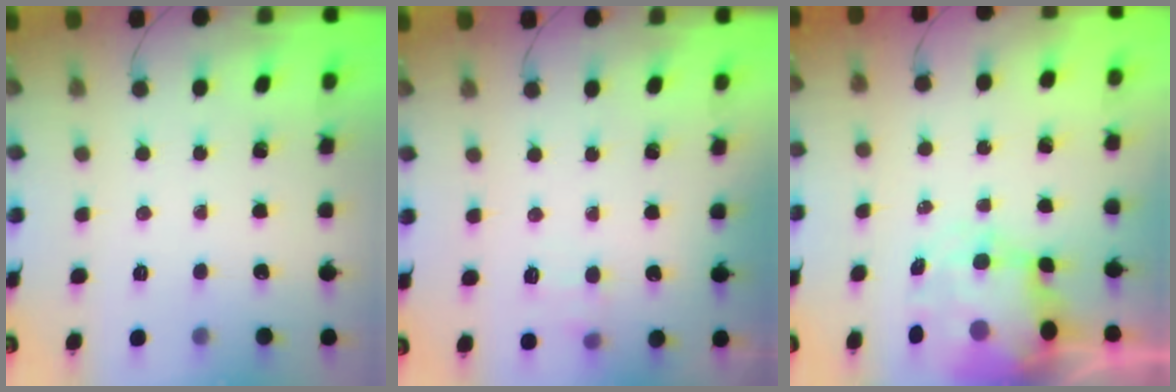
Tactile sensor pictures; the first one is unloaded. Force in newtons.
{"total": 8.8, "press": 8.6, "slide": 1.7}
{"total": 6.5, "press": 6.2, "slide": 2.0}